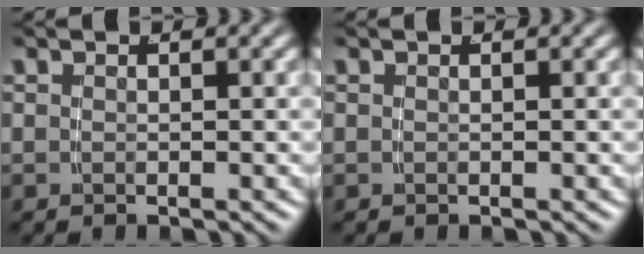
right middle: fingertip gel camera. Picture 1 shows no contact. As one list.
[{"total": 0.0}]